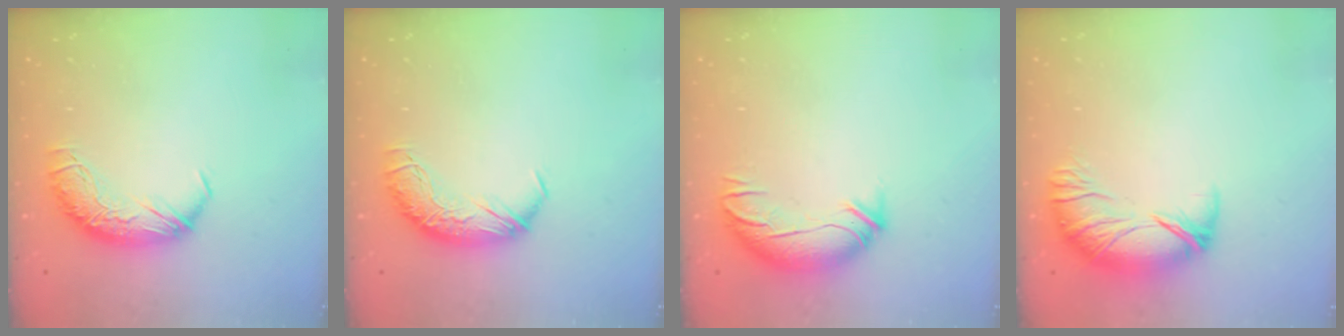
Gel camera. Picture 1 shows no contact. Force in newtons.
{"total": 0.0}
{"total": 3.6, "press": 2.5, "slide": 2.7}
{"total": 3.2, "press": 2.3, "slide": 2.2}